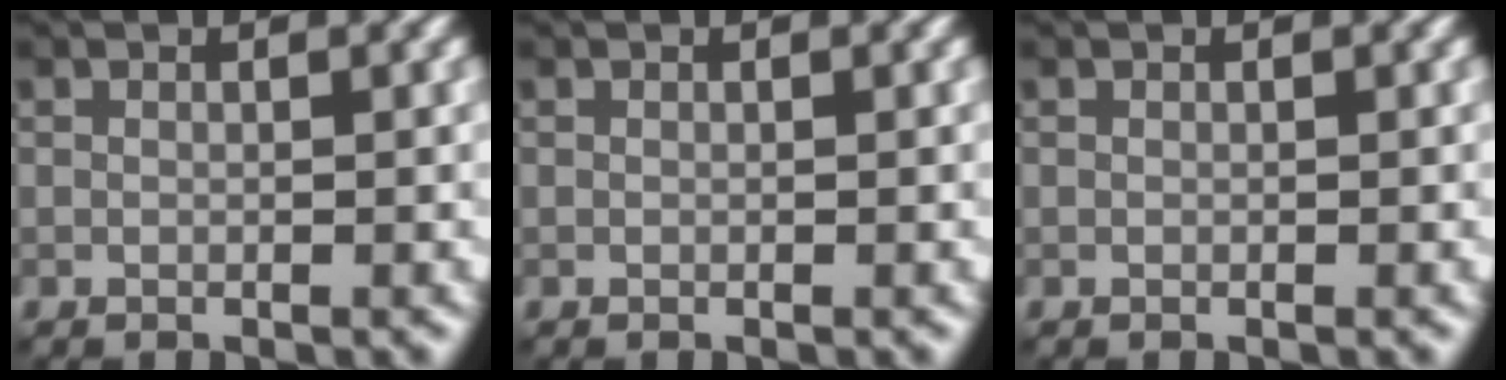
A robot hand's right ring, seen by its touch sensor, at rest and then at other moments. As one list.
[{"total": 0.0}, {"total": 0.0}]